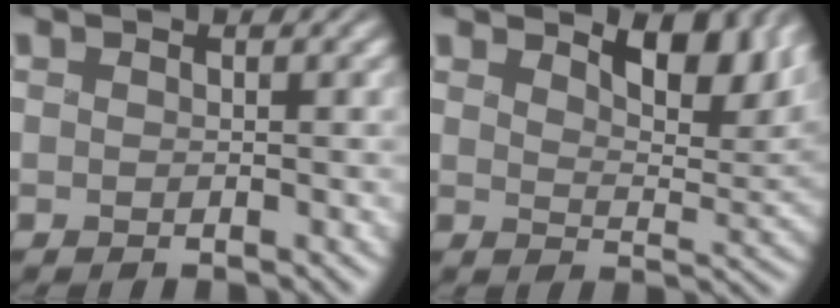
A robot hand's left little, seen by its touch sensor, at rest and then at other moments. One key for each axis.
{"total": 7.2, "fx": 4.4, "fy": 3.1, "fz": 4.7, "tx": -0.074, "ty": -0.002, "tz": 0.065}